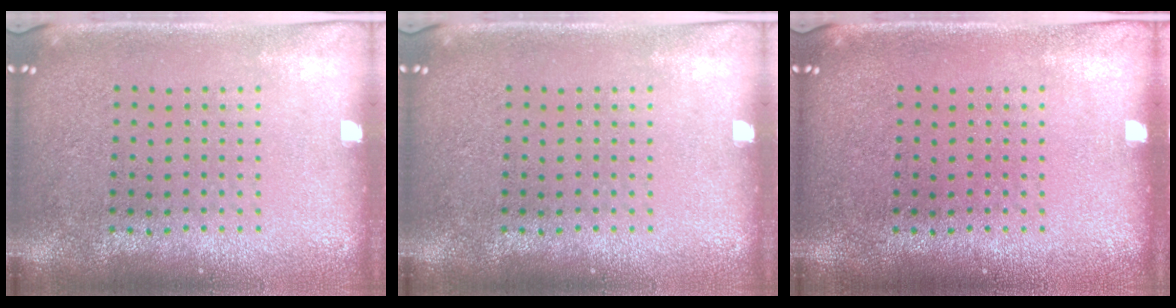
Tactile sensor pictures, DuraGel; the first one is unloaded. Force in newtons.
{"total": 0.0}
{"total": 0.0}